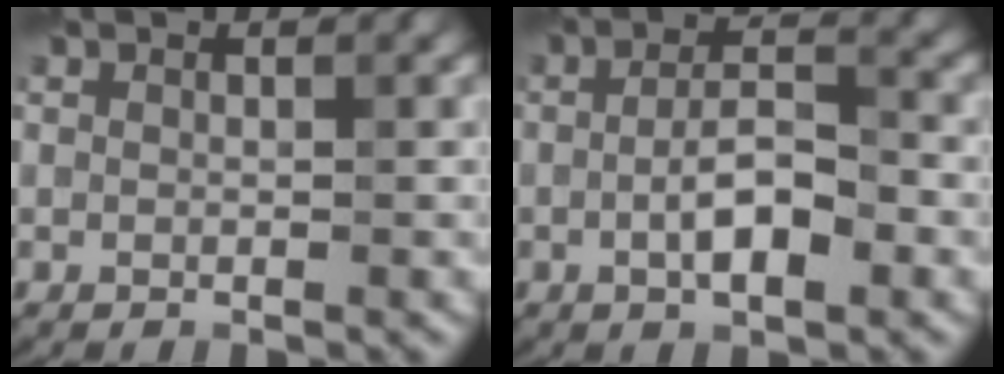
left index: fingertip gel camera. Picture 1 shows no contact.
{"total": 4.5, "force": [-1.1, 1.6, 4.0], "torque": [-0.075, 0.003, -0.023]}